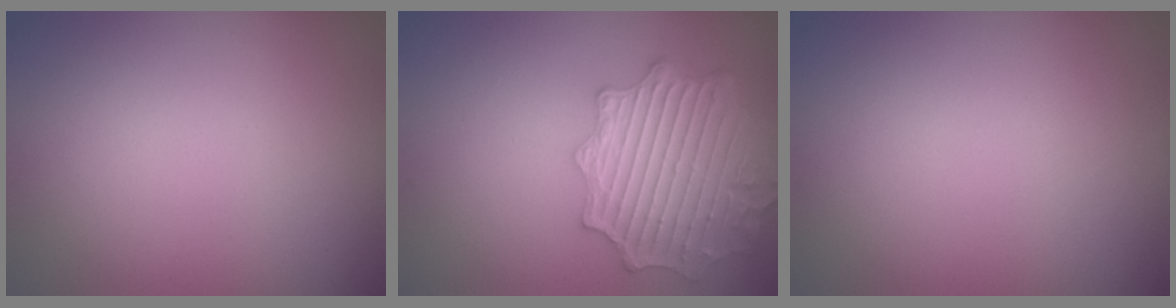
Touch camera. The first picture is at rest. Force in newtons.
{"total": 5.7, "press": 5.3, "slide": 2.1}
{"total": 0.0}